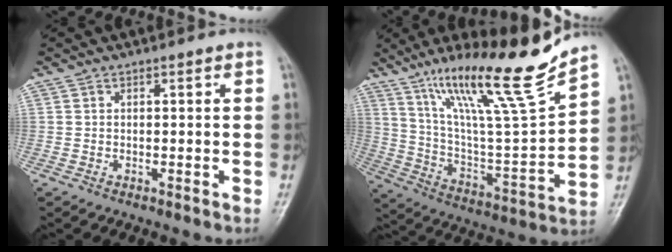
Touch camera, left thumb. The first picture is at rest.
{"total": 21.7, "force": [15.8, 1.2, 14.8], "torque": [-0.214, -0.079, 0.281]}